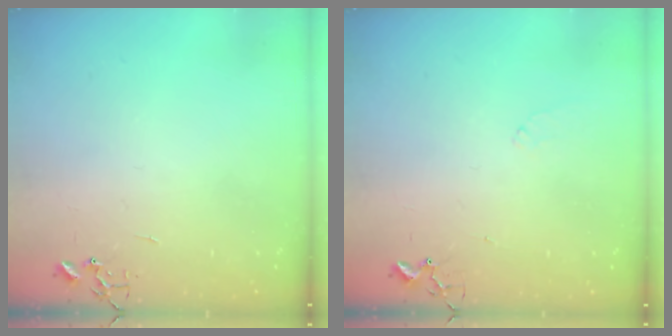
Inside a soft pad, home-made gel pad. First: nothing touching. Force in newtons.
{"total": 5.5, "press": 5.5, "slide": 0.8}